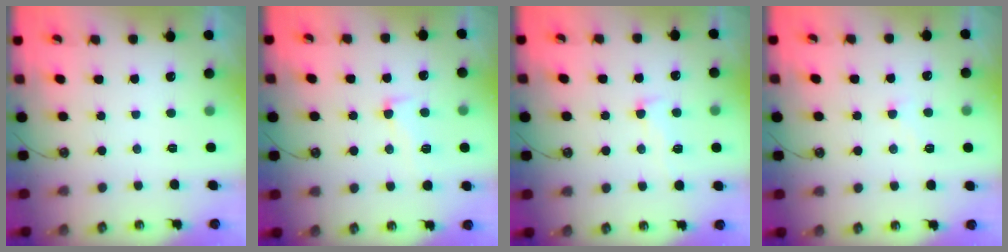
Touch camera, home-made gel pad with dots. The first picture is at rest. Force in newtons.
{"total": 2.1, "press": 1.2, "slide": 1.8}
{"total": 3.4, "press": 3.2, "slide": 1.1}
{"total": 0.9, "press": 0.7, "slide": 0.5}